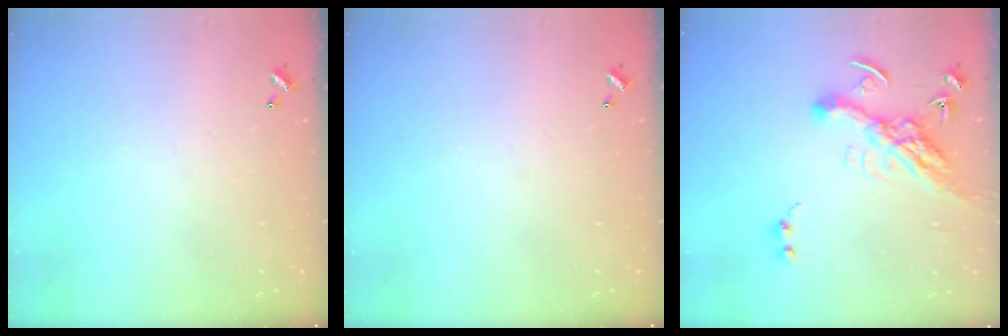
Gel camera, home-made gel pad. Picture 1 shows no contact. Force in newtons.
{"total": 0.0}
{"total": 12.8, "press": 12.6, "slide": 2.1}